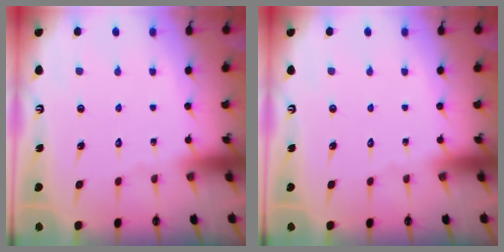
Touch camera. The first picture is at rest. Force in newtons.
{"total": 0.0}